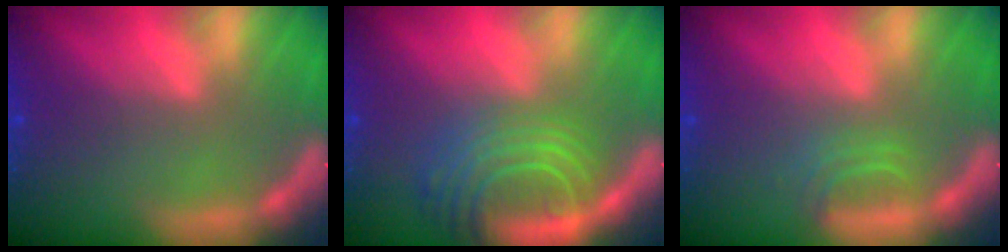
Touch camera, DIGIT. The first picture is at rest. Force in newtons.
{"total": 9.0}
{"total": 1.9}